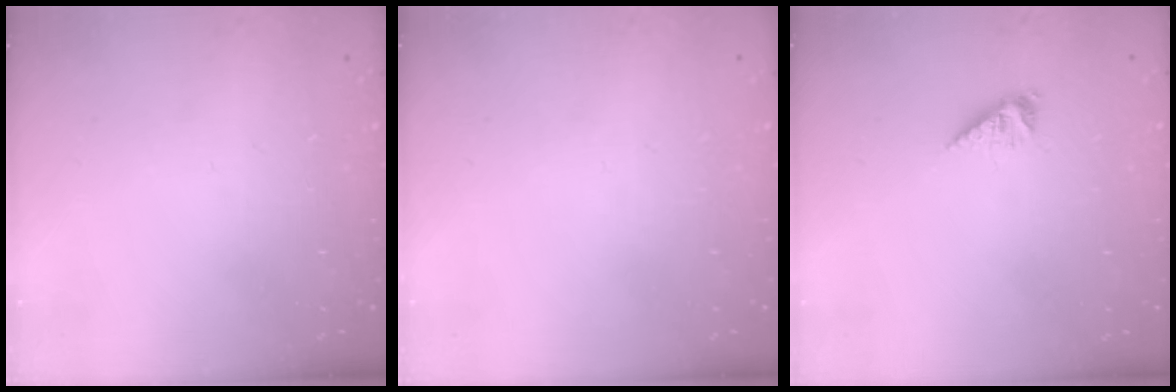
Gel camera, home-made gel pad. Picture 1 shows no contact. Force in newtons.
{"total": 0.0}
{"total": 2.8, "press": 2.8, "slide": 0.5}